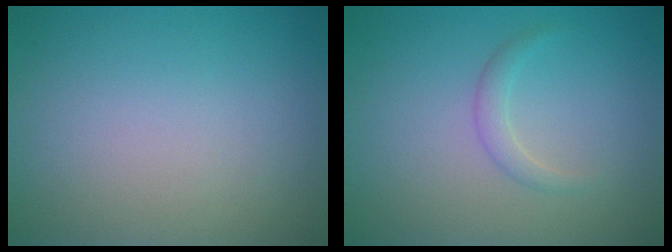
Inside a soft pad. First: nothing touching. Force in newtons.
{"total": 1.2, "press": 1.2, "slide": 0.0}